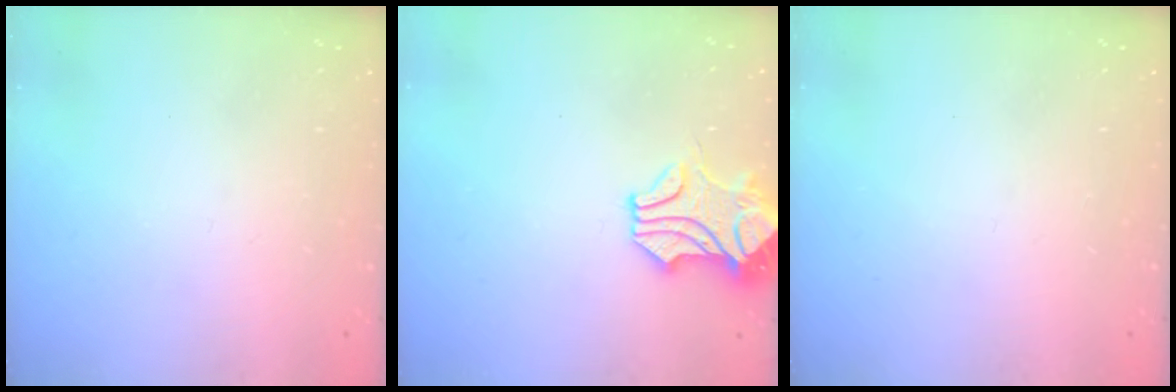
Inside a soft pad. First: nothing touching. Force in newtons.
{"total": 1.5, "press": 1.5, "slide": 0.2}
{"total": 0.0}